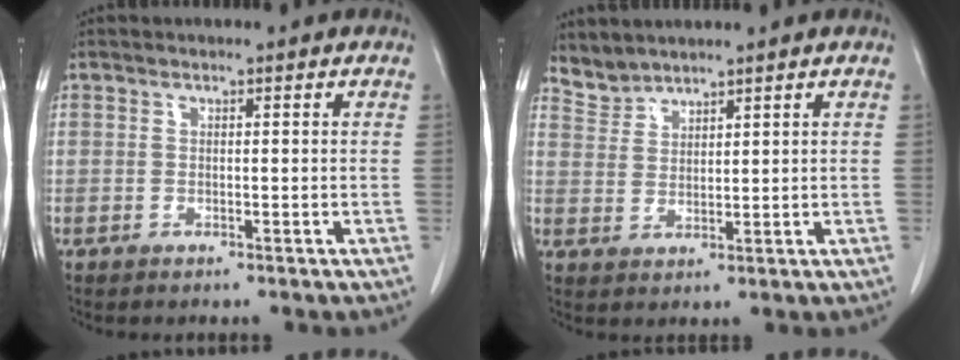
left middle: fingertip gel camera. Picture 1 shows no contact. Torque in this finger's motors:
{"motor_torque": [0.08, -0.19, -0.05, -0.02]}